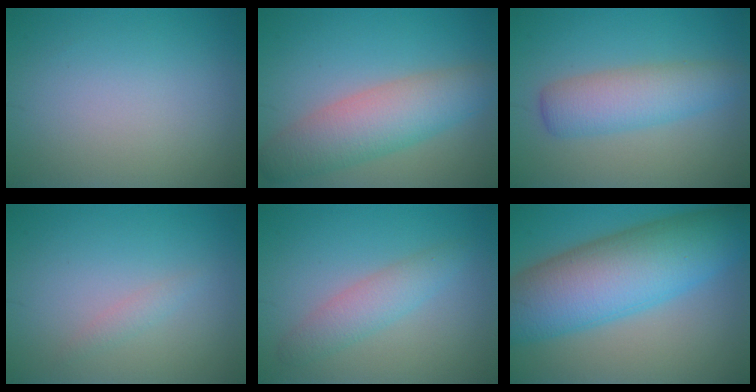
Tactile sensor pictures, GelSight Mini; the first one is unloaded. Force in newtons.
{"total": 6.2, "press": 6.2, "slide": 0.3}
{"total": 4.5, "press": 4.5, "slide": 0.1}
{"total": 1.0, "press": 1.0, "slide": 0.0}
{"total": 2.8, "press": 2.8, "slide": 0.0}
{"total": 11.7, "press": 11.7, "slide": 0.1}